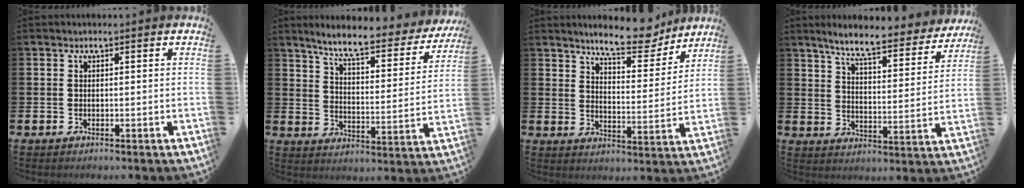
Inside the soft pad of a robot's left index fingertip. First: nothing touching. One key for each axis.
{"total": 7.4, "fx": 6.6, "fy": 1.2, "fz": 3.3, "tx": -0.091, "ty": -0.047, "tz": 0.106}
{"total": 9.1, "fx": 8.4, "fy": 2.0, "fz": 2.9, "tx": -0.062, "ty": -0.049, "tz": 0.149}
{"total": 7.8, "fx": 7.0, "fy": 1.0, "fz": 3.3, "tx": -0.079, "ty": -0.045, "tz": 0.117}